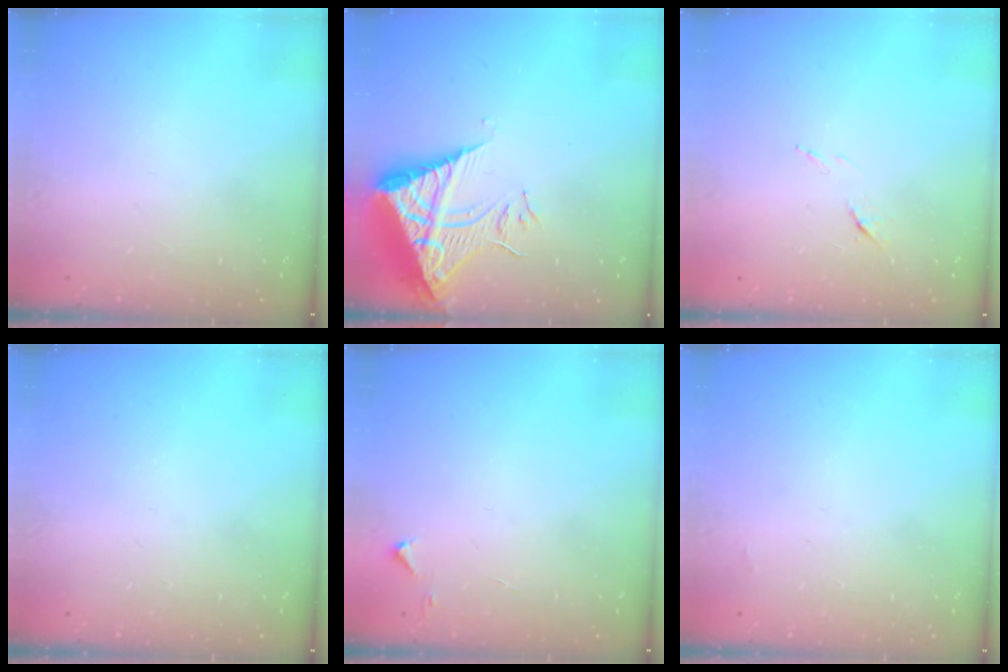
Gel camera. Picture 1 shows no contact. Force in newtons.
{"total": 10.3, "press": 10.2, "slide": 1.1}
{"total": 6.1, "press": 6.0, "slide": 0.7}
{"total": 0.0}
{"total": 2.8, "press": 2.8, "slide": 0.4}
{"total": 1.3, "press": 1.3, "slide": 0.2}